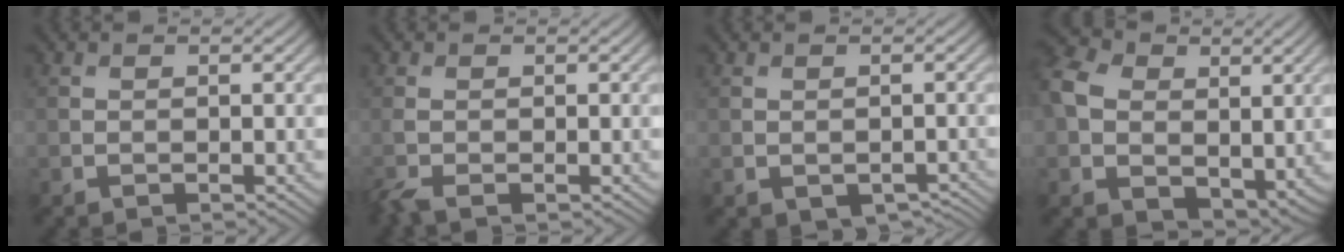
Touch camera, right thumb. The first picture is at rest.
{"total": 2.0, "force": [-1.2, 0.7, 1.4], "torque": [-0.045, -0.010, -0.031]}
{"total": 2.3, "force": [-1.2, 1.4, 1.4], "torque": [-0.020, -0.013, -0.007]}
{"total": 10.3, "force": [1.3, 7.8, 6.6], "torque": [-0.178, -0.008, 0.026]}